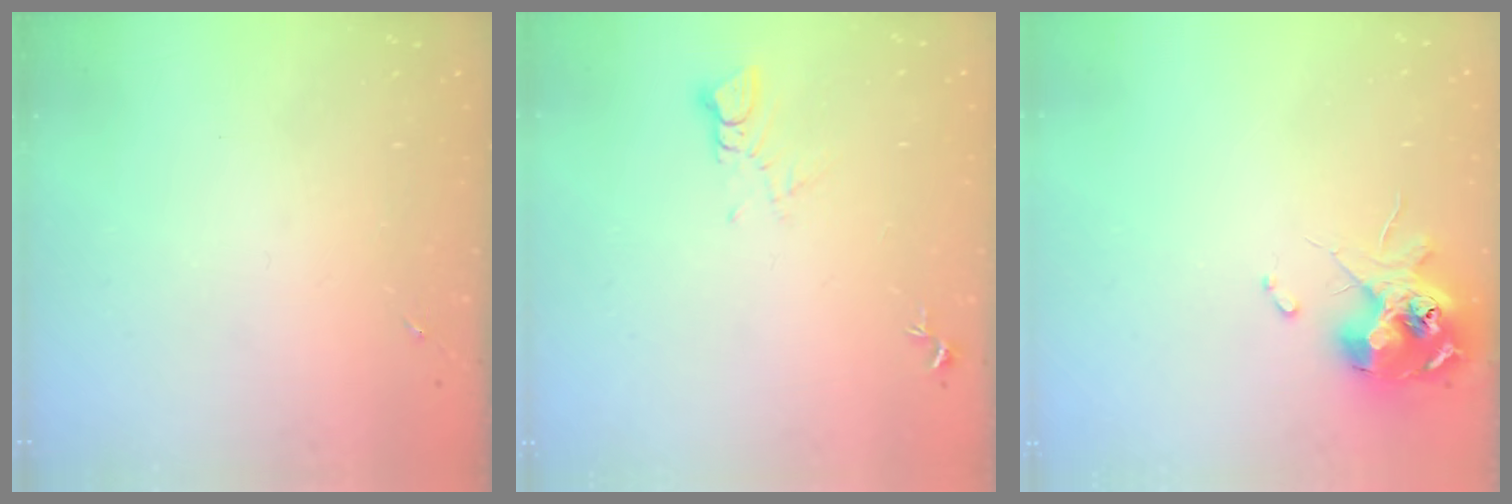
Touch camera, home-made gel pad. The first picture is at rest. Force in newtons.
{"total": 3.5, "press": 3.5, "slide": 0.3}
{"total": 12.0, "press": 11.8, "slide": 1.6}